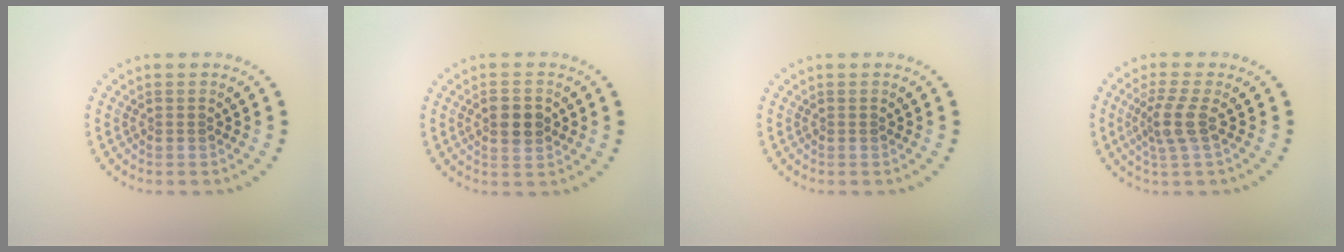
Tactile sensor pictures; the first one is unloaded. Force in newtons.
{"total": 2.9, "press": 2.9, "slide": 0.2}
{"total": 0.0}
{"total": 2.7, "press": 2.1, "slide": 1.8}